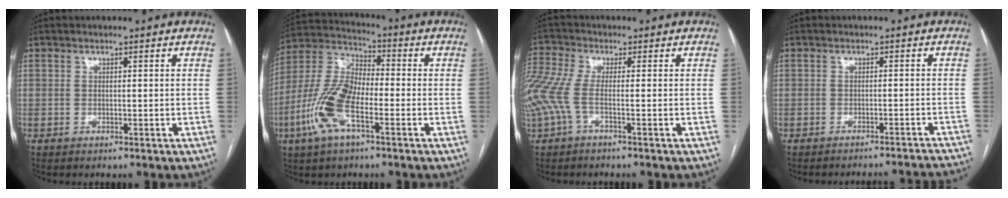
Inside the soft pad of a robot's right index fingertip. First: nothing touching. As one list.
[{"total": 12.5, "force": [-4.7, 4.6, 10.7], "torque": [-0.248, 0.006, -0.096]}, {"total": 6.9, "force": [-2.3, 1.4, 6.4], "torque": [-0.175, 0.016, -0.051]}, {"total": 11.1, "force": [-11.0, -0.4, 1.4], "torque": [0.000, 0.007, -0.121]}]